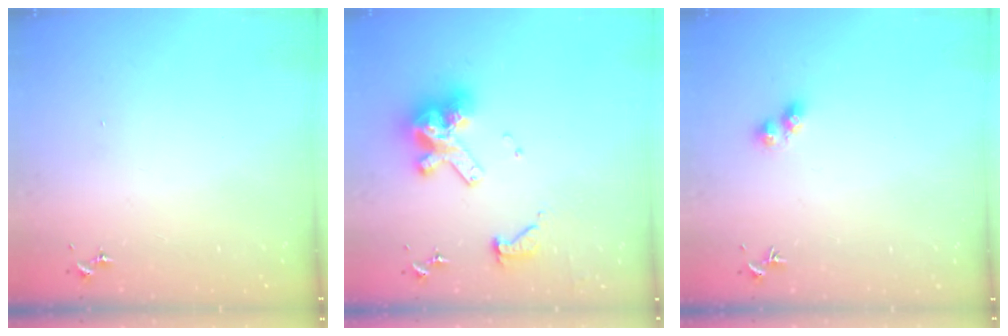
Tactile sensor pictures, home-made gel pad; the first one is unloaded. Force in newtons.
{"total": 14.7, "press": 14.7, "slide": 1.6}
{"total": 3.5, "press": 3.4, "slide": 0.8}